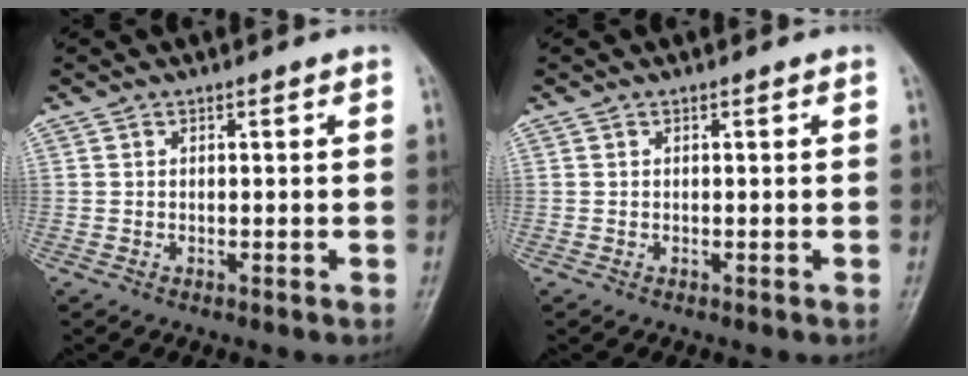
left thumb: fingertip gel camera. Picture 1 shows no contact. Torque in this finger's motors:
{"motor_torque": [-0.01, 0.00, 0.01, -0.02, 0.00]}